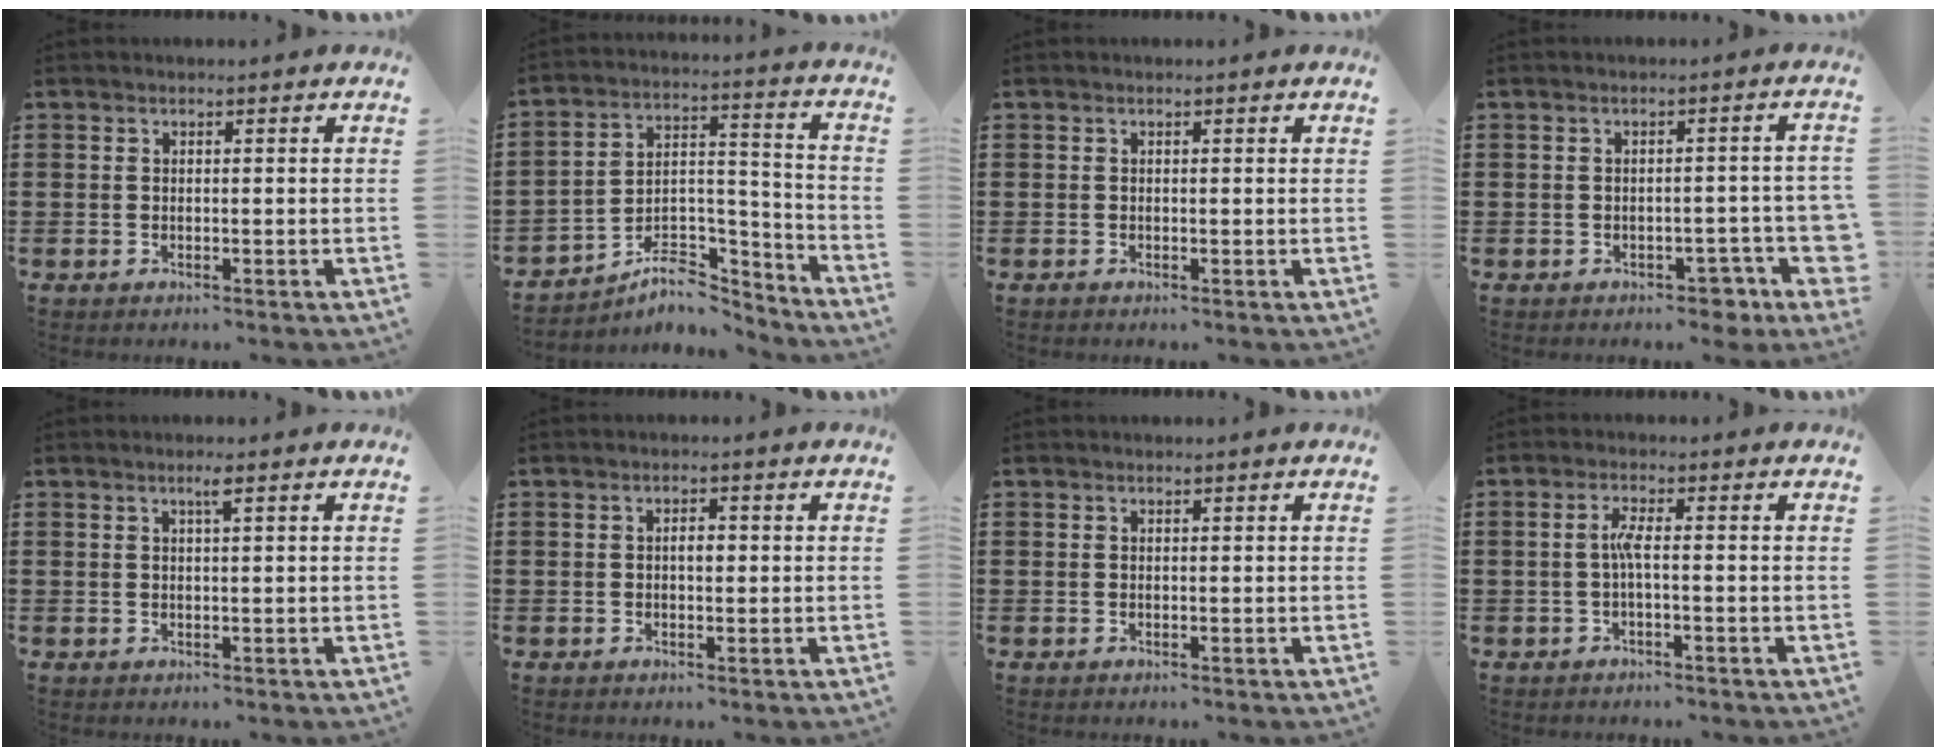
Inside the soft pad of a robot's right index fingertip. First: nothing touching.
{"total": 7.7, "force": [-6.3, 3.4, 2.8], "torque": [-0.039, 0.022, -0.116]}
{"total": 0.0}
{"total": 4.2, "force": [-2.3, 2.0, 2.9], "torque": [-0.050, 0.005, -0.043]}
{"total": 1.6, "force": [0.9, 0.0, 1.3], "torque": [-0.026, 0.001, 0.014]}
{"total": 1.9, "force": [0.0, 0.8, 1.7], "torque": [-0.033, 0.005, -0.001]}
{"total": 0.0}
{"total": 2.6, "force": [-0.4, 0.2, 2.6], "torque": [-0.059, -0.003, -0.012]}